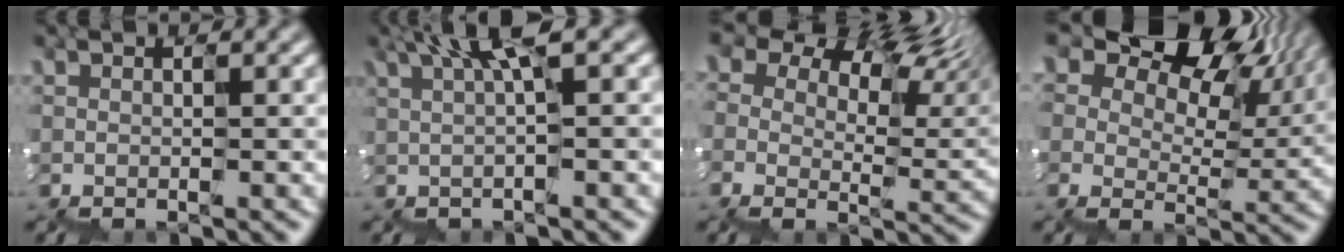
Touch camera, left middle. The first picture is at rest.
{"total": 2.1, "force": [1.1, -0.3, 1.7], "torque": [-0.046, 0.002, 0.018]}
{"total": 12.5, "force": [6.8, 7.2, 7.6], "torque": [-0.148, 0.008, 0.127]}
{"total": 13.0, "force": [7.4, 8.5, 6.4], "torque": [-0.124, 0.025, 0.141]}